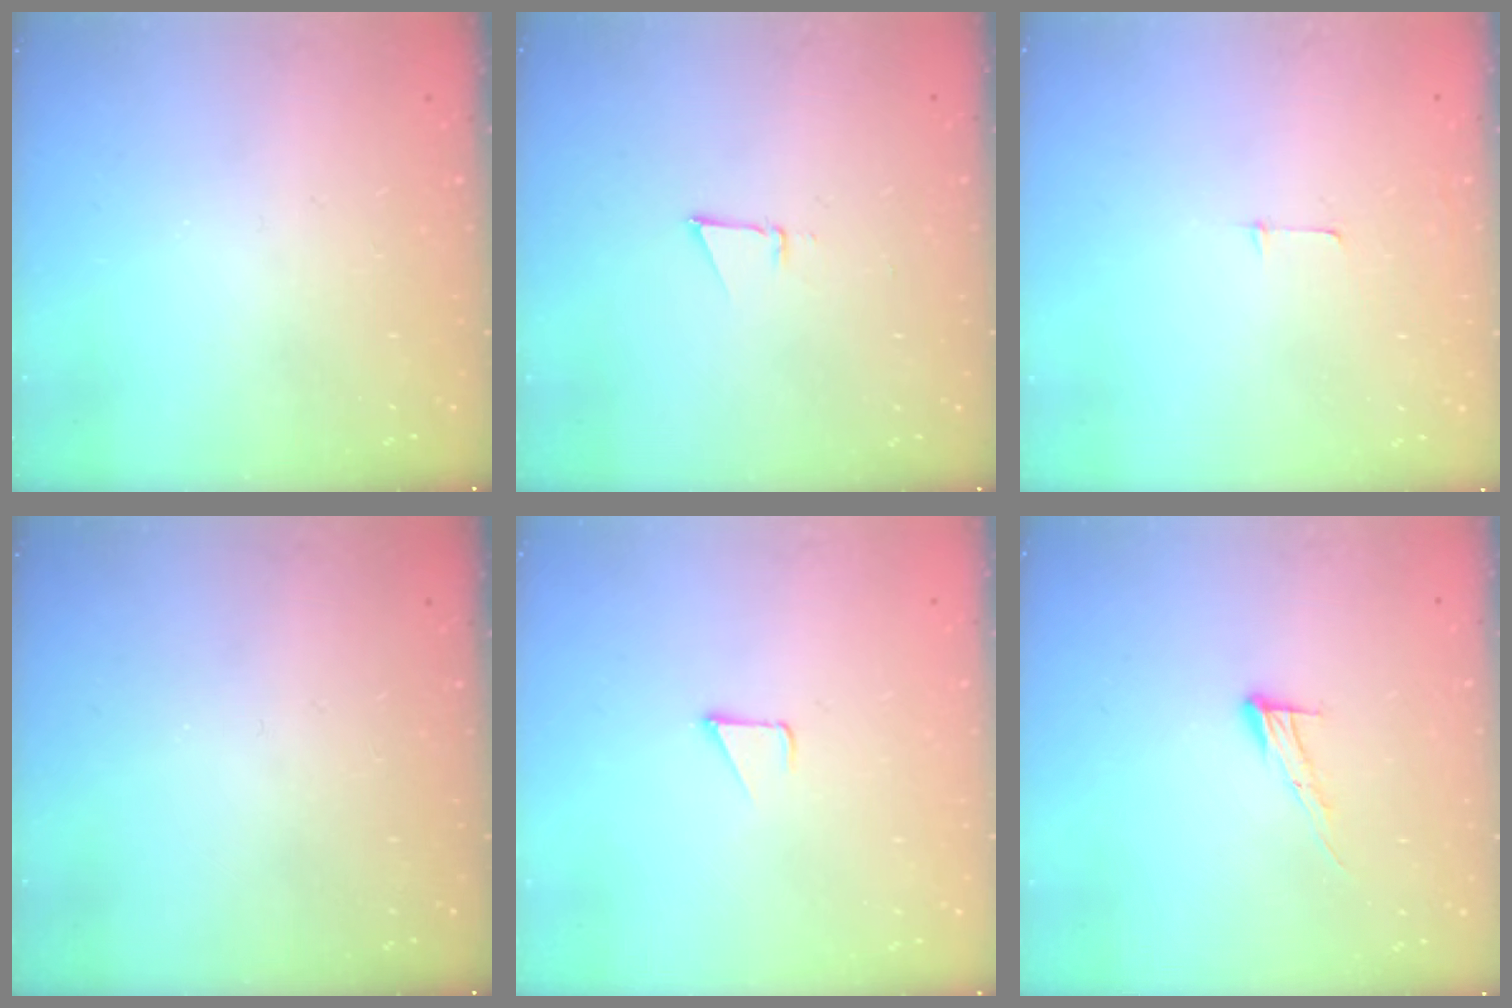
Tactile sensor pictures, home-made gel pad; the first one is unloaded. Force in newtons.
{"total": 3.0, "press": 2.9, "slide": 0.8}
{"total": 3.7, "press": 3.7, "slide": 0.3}
{"total": 0.0}
{"total": 1.2, "press": 1.2, "slide": 0.1}
{"total": 8.4, "press": 8.4, "slide": 0.4}